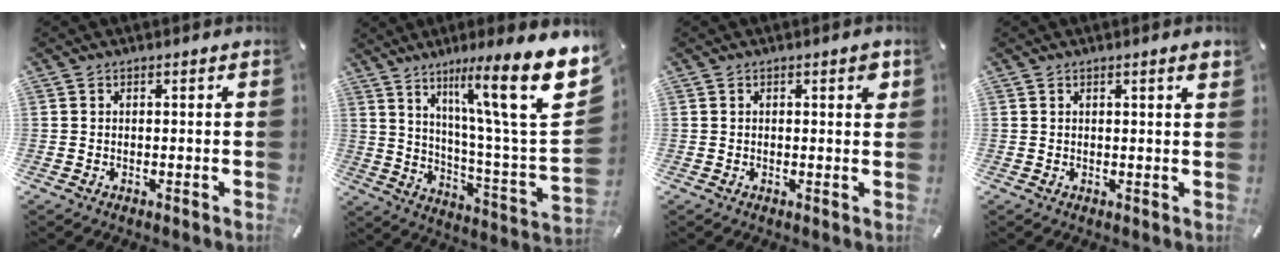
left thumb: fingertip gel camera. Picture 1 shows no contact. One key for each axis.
{"total": 20.4, "fx": 11.0, "fy": 2.7, "fz": 17.0, "tx": -0.257, "ty": -0.086, "tz": 0.156}
{"total": 2.5, "fx": 0.8, "fy": 0.8, "fz": 2.2, "tx": -0.029, "ty": -0.001, "tz": 0.008}
{"total": 2.1, "fx": 1.0, "fy": 0.2, "fz": 1.8, "tx": -0.037, "ty": 0.002, "tz": 0.017}